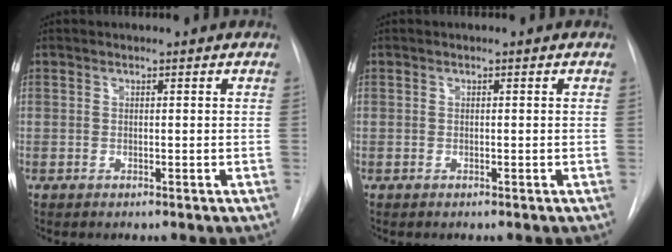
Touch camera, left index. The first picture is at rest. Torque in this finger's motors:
{"motor_torque": [0.00, 0.00, 0.00, 0.00]}